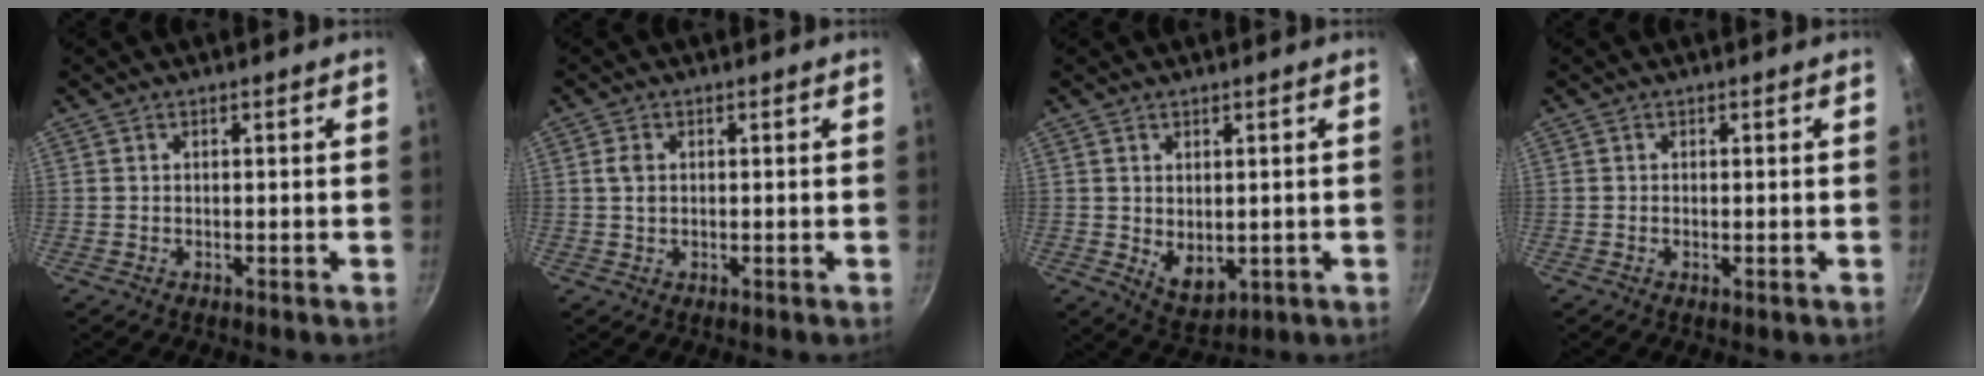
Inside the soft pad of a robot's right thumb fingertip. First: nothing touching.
{"total": 2.2, "force": [0.4, 1.5, 1.5], "torque": [-0.030, 0.001, 0.006]}
{"total": 5.7, "force": [0.3, 3.8, 4.3], "torque": [-0.056, -0.019, 0.019]}
{"total": 0.6, "force": [-0.1, 0.2, 0.5], "torque": [-0.011, -0.001, -0.004]}